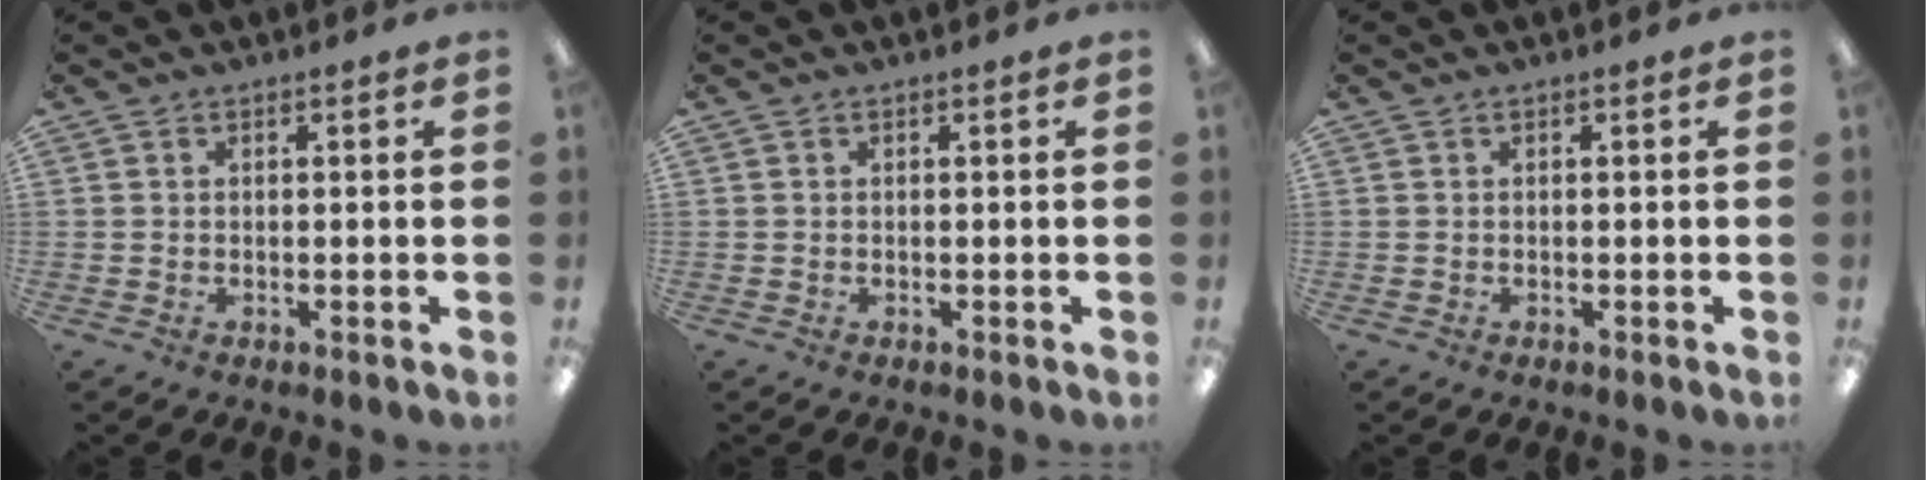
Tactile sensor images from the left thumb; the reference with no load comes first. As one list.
[{"total": 0.0}, {"total": 0.0}]